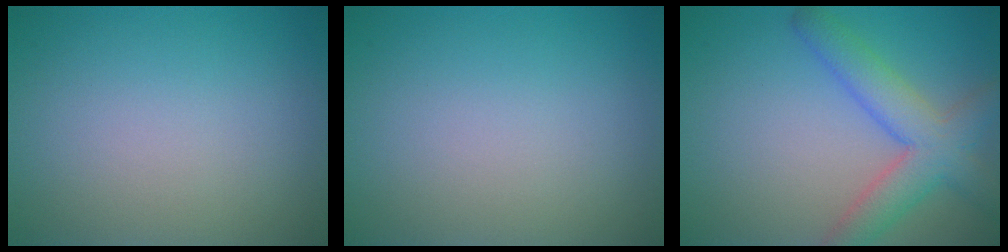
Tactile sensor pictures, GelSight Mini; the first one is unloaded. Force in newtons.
{"total": 0.0}
{"total": 5.4, "press": 5.4, "slide": 0.3}